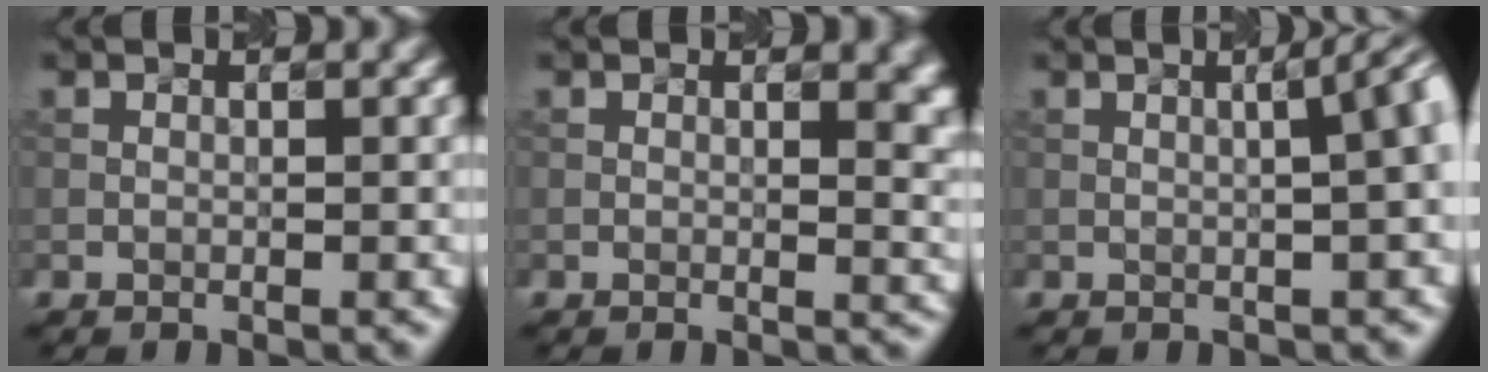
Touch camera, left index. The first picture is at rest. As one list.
[{"total": 5.1, "force": [1.8, 2.6, 4.0], "torque": [-0.015, 0.006, 0.025]}, {"total": 7.8, "force": [1.9, 3.7, 6.6], "torque": [-0.005, 0.058, -0.002]}]